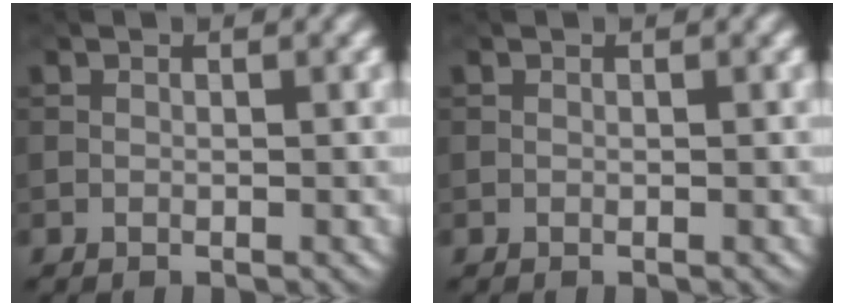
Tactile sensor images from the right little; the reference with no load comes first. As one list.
[{"total": 0.0}]